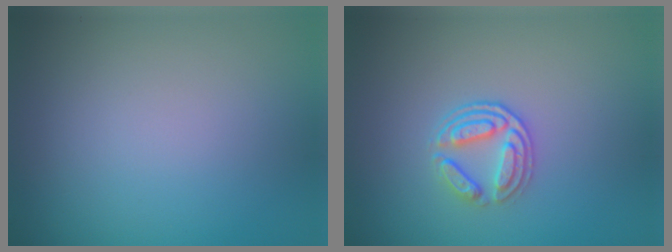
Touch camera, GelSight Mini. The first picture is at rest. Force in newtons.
{"total": 2.6, "press": 2.1, "slide": 1.6}